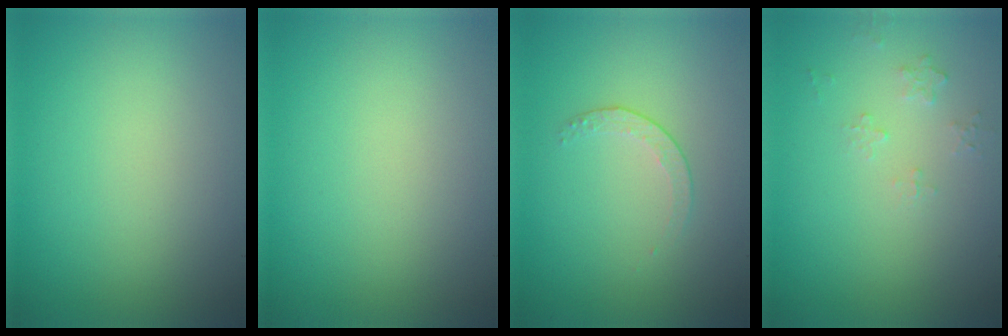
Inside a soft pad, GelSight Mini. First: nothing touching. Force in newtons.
{"total": 0.0}
{"total": 1.4, "press": 0.7, "slide": 1.2}
{"total": 0.7, "press": 0.5, "slide": 0.5}